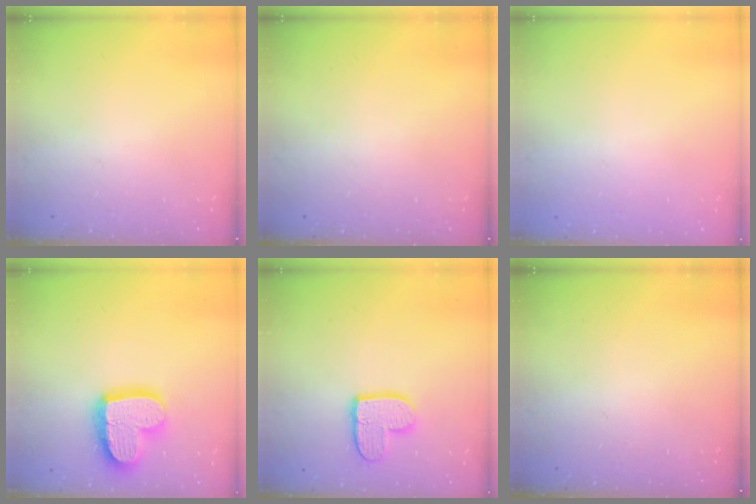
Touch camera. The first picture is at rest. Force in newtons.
{"total": 0.0}
{"total": 0.0}
{"total": 18.9, "press": 18.8, "slide": 1.7}
{"total": 11.0, "press": 10.9, "slide": 0.9}
{"total": 0.0}